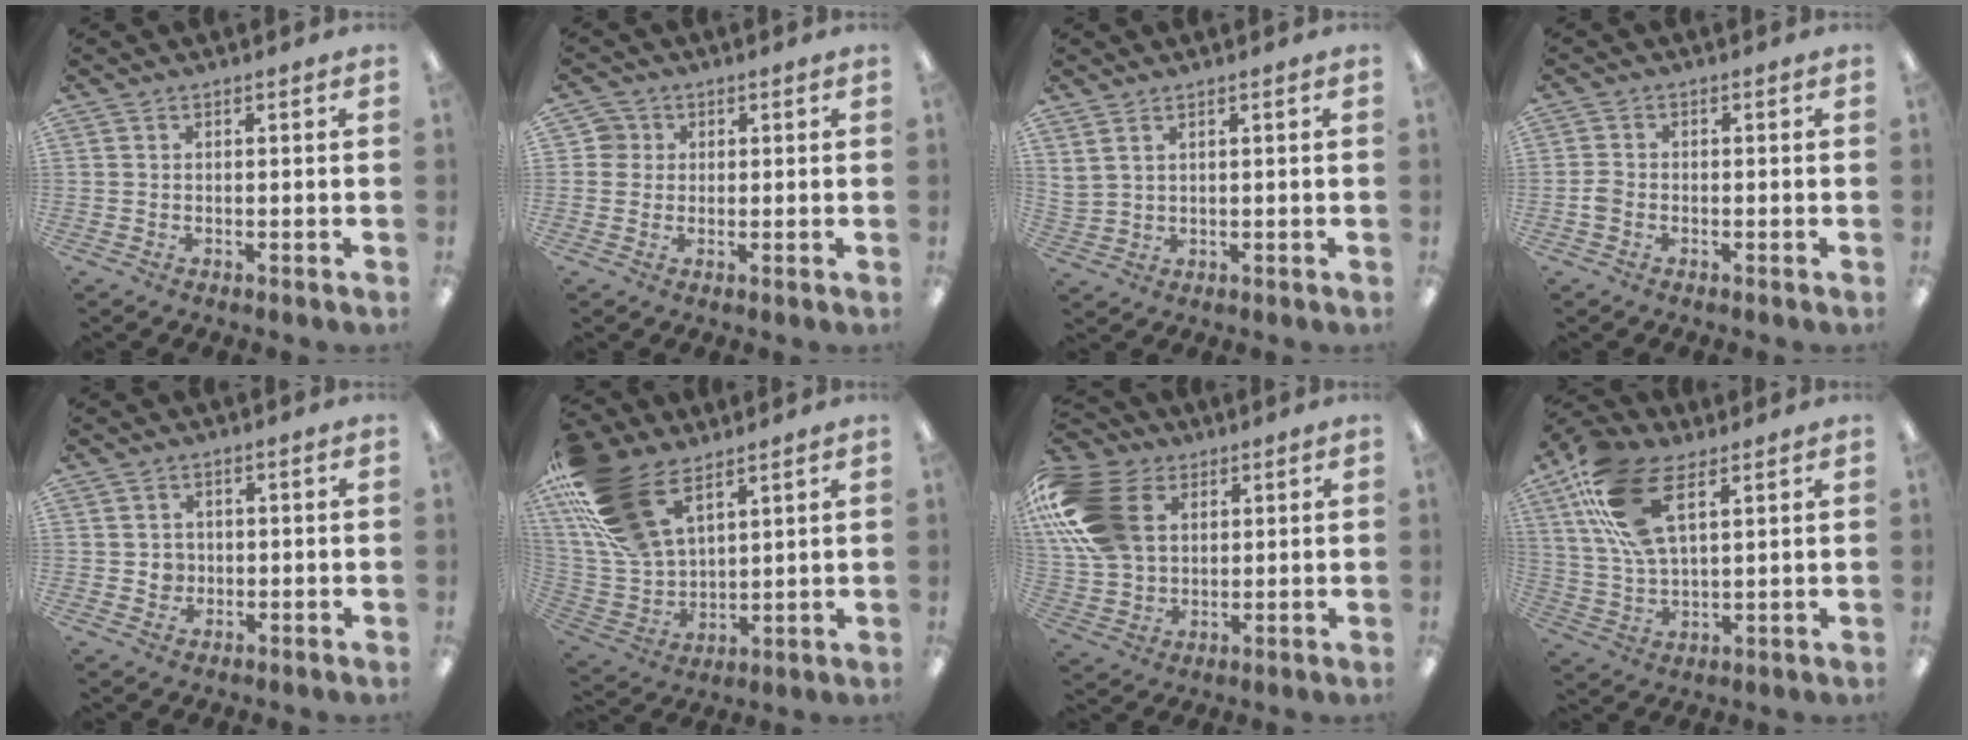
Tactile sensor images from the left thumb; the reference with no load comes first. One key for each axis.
{"total": 3.8, "fx": 0.8, "fy": 3.7, "fz": 0.4, "tx": -0.003, "ty": 0.004, "tz": 0.010}
{"total": 3.1, "fx": 2.2, "fy": 1.5, "fz": 1.6, "tx": -0.036, "ty": -0.001, "tz": 0.041}
{"total": 2.5, "fx": -1.0, "fy": 1.9, "fz": 1.4, "tx": -0.022, "ty": 0.007, "tz": -0.017}
{"total": 3.1, "fx": 0.1, "fy": 3.1, "fz": 0.5, "tx": -0.007, "ty": 0.004, "tz": -0.002}
{"total": 22.3, "fx": 12.7, "fy": 12.1, "fz": 13.7, "tx": -0.326, "ty": -0.048, "tz": 0.236}
{"total": 20.5, "fx": 6.1, "fy": 14.9, "fz": 12.6, "tx": -0.292, "ty": 0.001, "tz": 0.116}
{"total": 17.7, "fx": 8.8, "fy": 8.6, "fz": 12.8, "tx": -0.279, "ty": -0.016, "tz": 0.159}